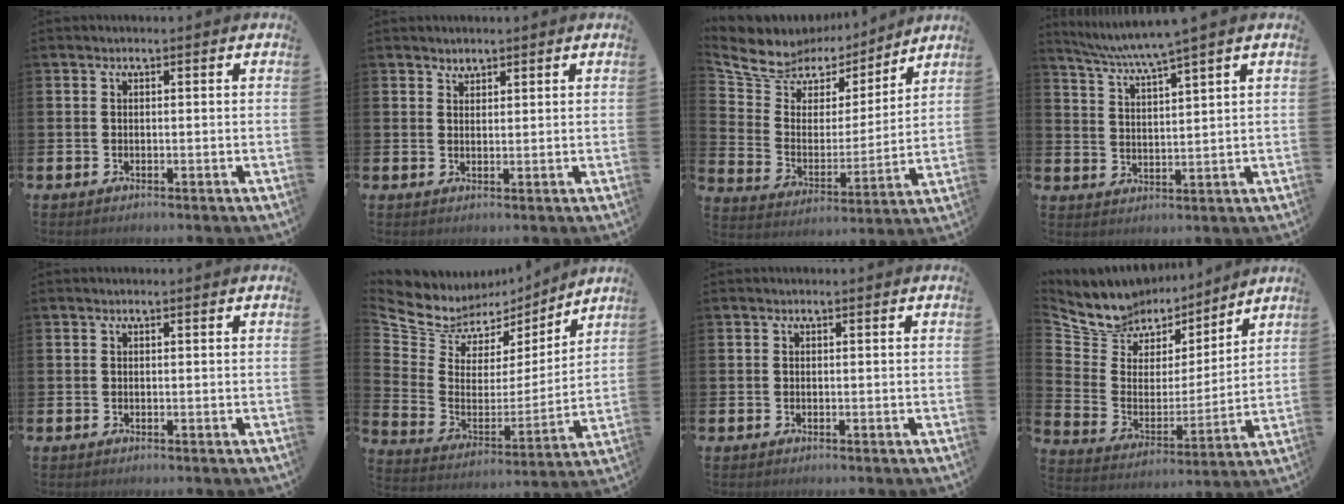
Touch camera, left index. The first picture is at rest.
{"total": 1.8, "force": [1.7, 0.6, -0.2], "torque": [0.008, -0.004, 0.032]}
{"total": 7.6, "force": [6.7, 3.4, 0.1], "torque": [-0.050, -0.055, 0.120]}
{"total": 4.9, "force": [4.4, -1.0, 1.8], "torque": [-0.055, -0.026, 0.077]}
{"total": 0.0}
{"total": 7.4, "force": [6.2, 4.0, 0.6], "torque": [-0.058, -0.047, 0.109]}
{"total": 0.0}
{"total": 8.7, "force": [8.0, 3.4, -0.6], "torque": [-0.046, -0.068, 0.145]}